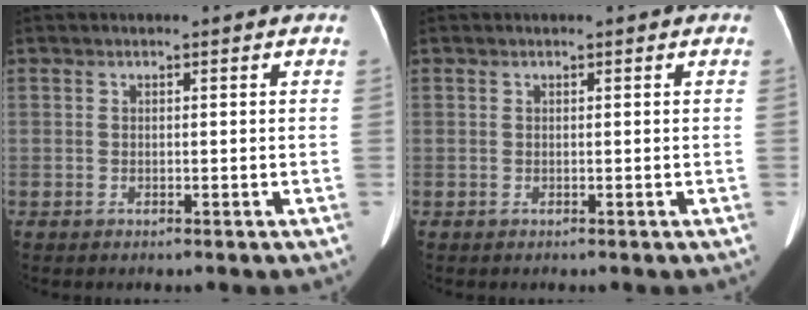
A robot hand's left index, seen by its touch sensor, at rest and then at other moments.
{"total": 0.0}